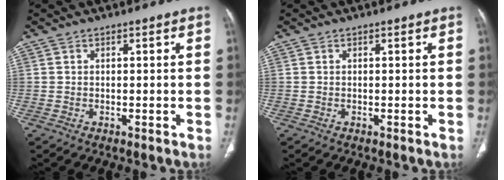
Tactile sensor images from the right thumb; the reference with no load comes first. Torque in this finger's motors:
{"motor_torque": [-0.01, 0.01, -0.07, 0.07, 0.00]}